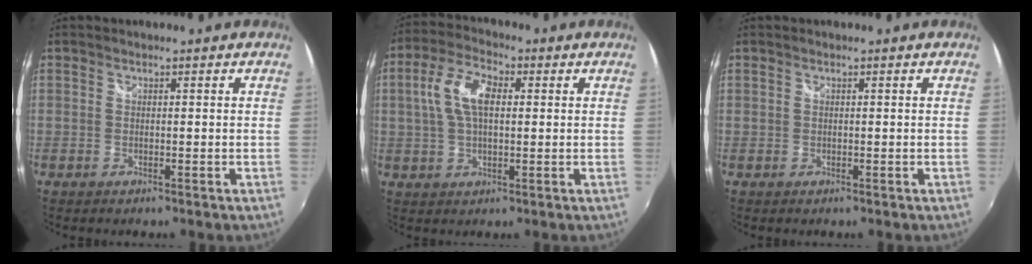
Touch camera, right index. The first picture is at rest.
{"total": 8.9, "force": [1.5, 4.5, 7.5], "torque": [-0.151, 0.020, 0.029]}
{"total": 0.0}